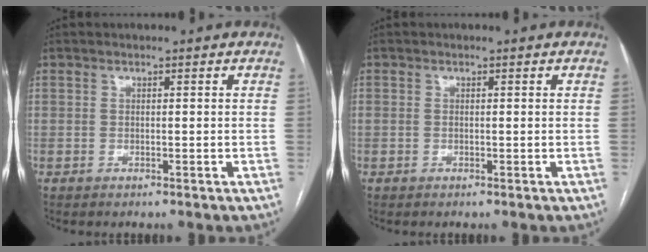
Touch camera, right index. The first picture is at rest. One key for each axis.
{"total": 0.0}